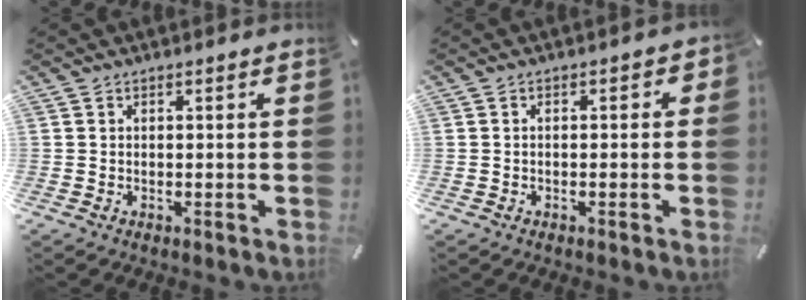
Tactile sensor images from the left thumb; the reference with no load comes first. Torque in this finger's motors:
{"motor_torque": [0.56, 0.44, 0.12, -0.03, -0.05]}